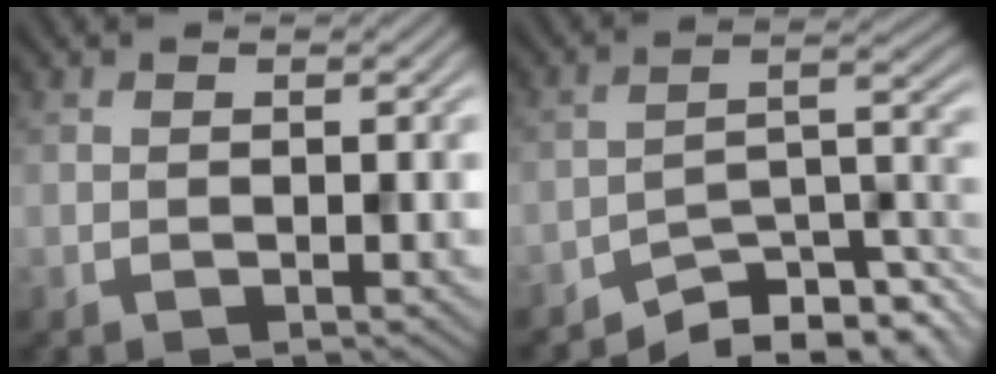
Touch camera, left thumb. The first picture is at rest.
{"total": 7.8, "force": [-6.1, 2.3, 4.3], "torque": [-0.057, -0.003, -0.115]}